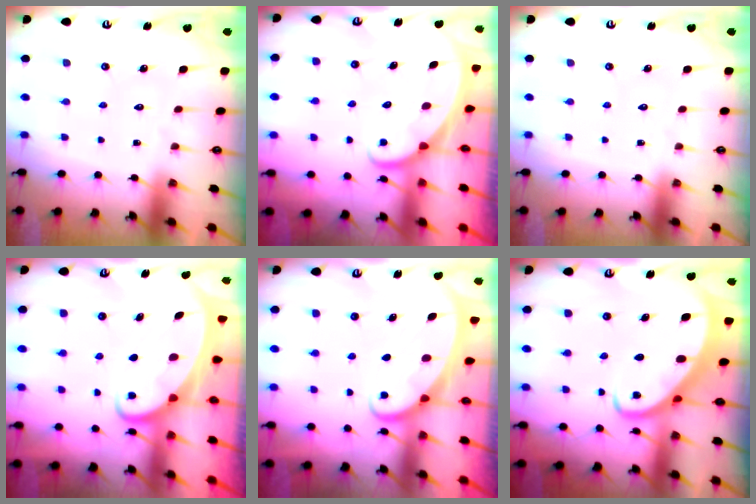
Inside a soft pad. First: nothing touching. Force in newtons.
{"total": 2.1, "press": 2.1, "slide": 0.0}
{"total": 0.0}
{"total": 2.7, "press": 2.7, "slide": 0.3}
{"total": 2.2, "press": 2.1, "slide": 0.3}
{"total": 4.7, "press": 4.7, "slide": 0.5}